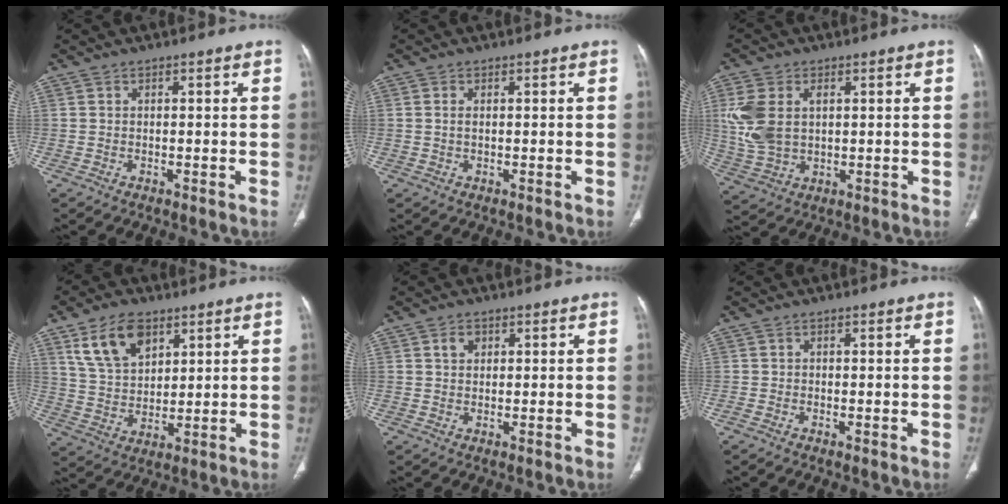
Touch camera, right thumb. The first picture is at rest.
{"total": 1.0, "force": [0.2, 0.5, 0.9], "torque": [-0.022, 0.001, 0.005]}
{"total": 10.2, "force": [2.0, 6.8, 7.3], "torque": [-0.164, 0.002, 0.050]}
{"total": 11.3, "force": [6.1, 6.7, 6.7], "torque": [-0.103, -0.023, 0.123]}
{"total": 2.1, "force": [0.9, 1.6, 1.0], "torque": [-0.011, -0.001, 0.014]}
{"total": 0.6, "force": [-0.3, 0.2, 0.5], "torque": [-0.009, -0.003, -0.008]}